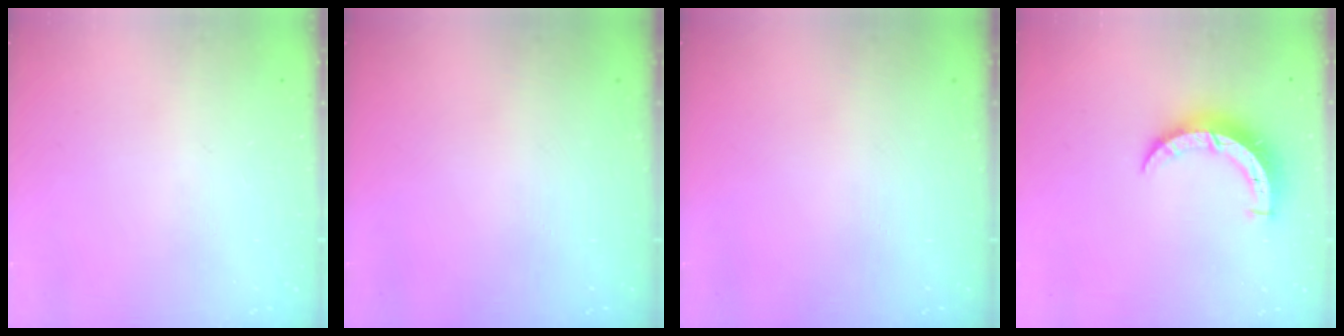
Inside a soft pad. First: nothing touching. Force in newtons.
{"total": 0.0}
{"total": 0.0}
{"total": 7.0, "press": 7.0, "slide": 0.2}